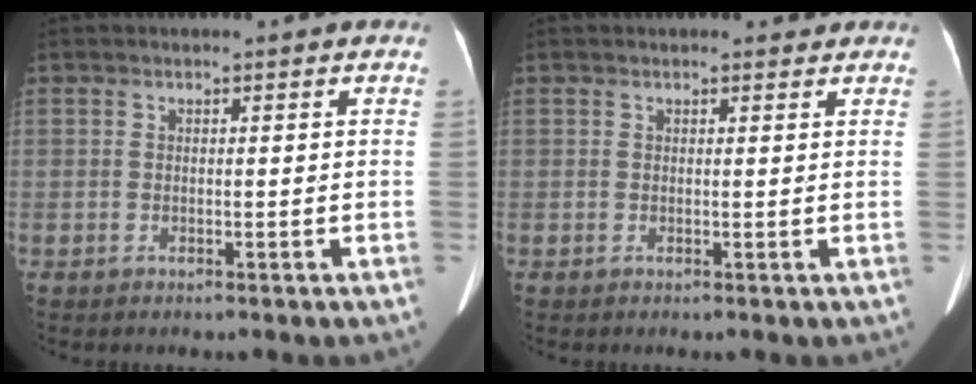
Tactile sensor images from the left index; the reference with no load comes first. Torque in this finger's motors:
{"motor_torque": [-0.06, -0.09, 0.01, 0.01]}